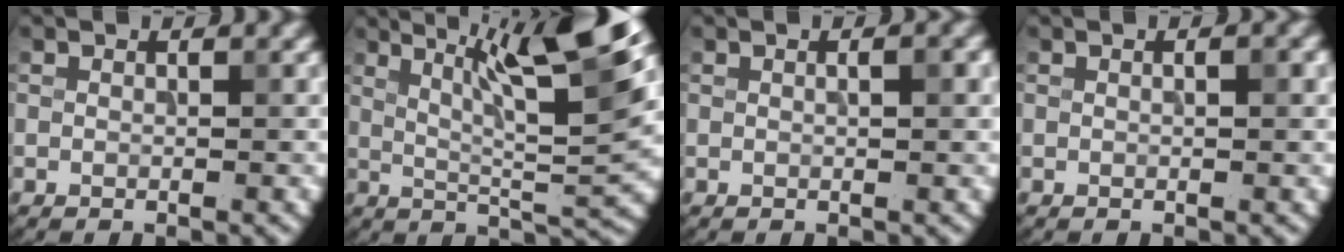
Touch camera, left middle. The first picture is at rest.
{"total": 10.0, "force": [5.0, 1.5, 8.5], "torque": [-0.126, 0.008, 0.085]}
{"total": 1.6, "force": [0.4, 0.3, 1.5], "torque": [-0.014, -0.003, 0.007]}
{"total": 1.1, "force": [0.2, 0.2, 1.1], "torque": [-0.012, -0.002, 0.003]}